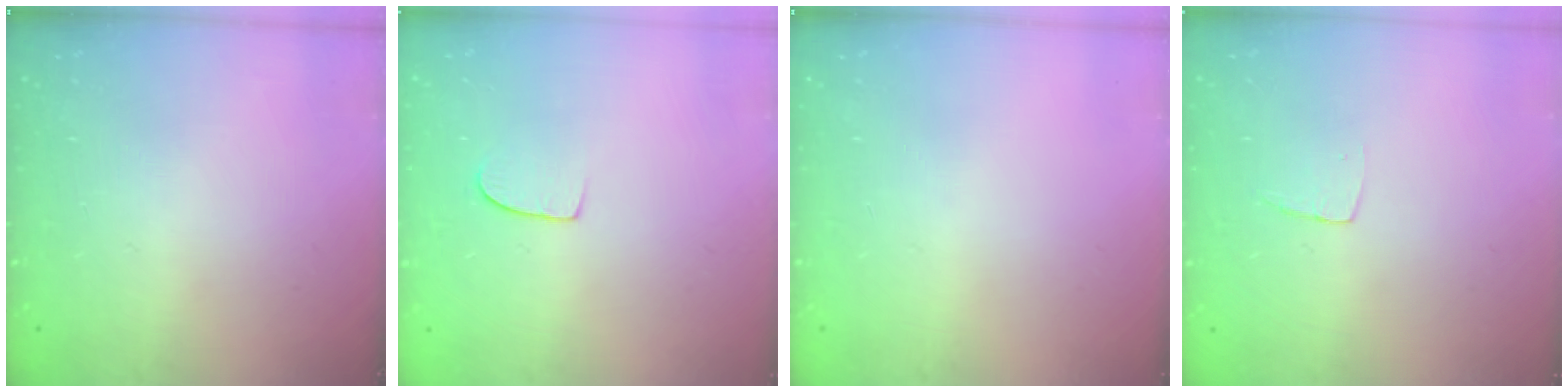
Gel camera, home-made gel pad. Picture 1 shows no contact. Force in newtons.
{"total": 6.1, "press": 6.1, "slide": 0.4}
{"total": 0.0}
{"total": 3.3, "press": 3.3, "slide": 0.2}